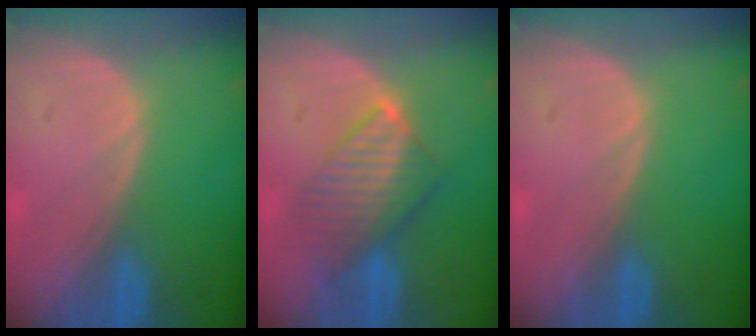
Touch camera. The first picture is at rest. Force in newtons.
{"total": 6.8, "press": 6.7, "slide": 1.0}
{"total": 0.0}